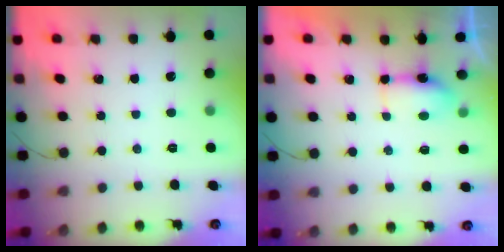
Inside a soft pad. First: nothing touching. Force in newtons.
{"total": 12.4, "press": 6.0, "slide": 10.9}